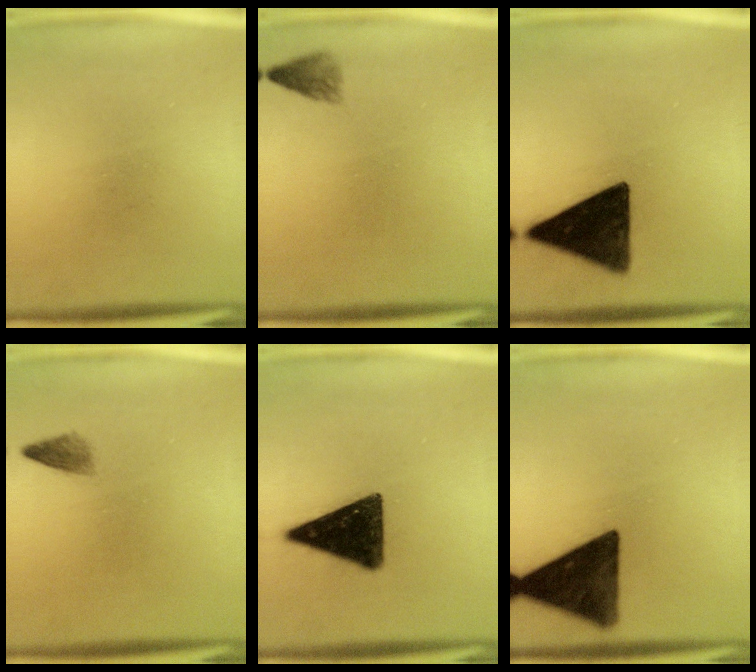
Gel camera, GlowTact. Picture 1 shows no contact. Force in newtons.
{"total": 1.8}
{"total": 14.8}
{"total": 1.6}
{"total": 14.3}
{"total": 14.9}